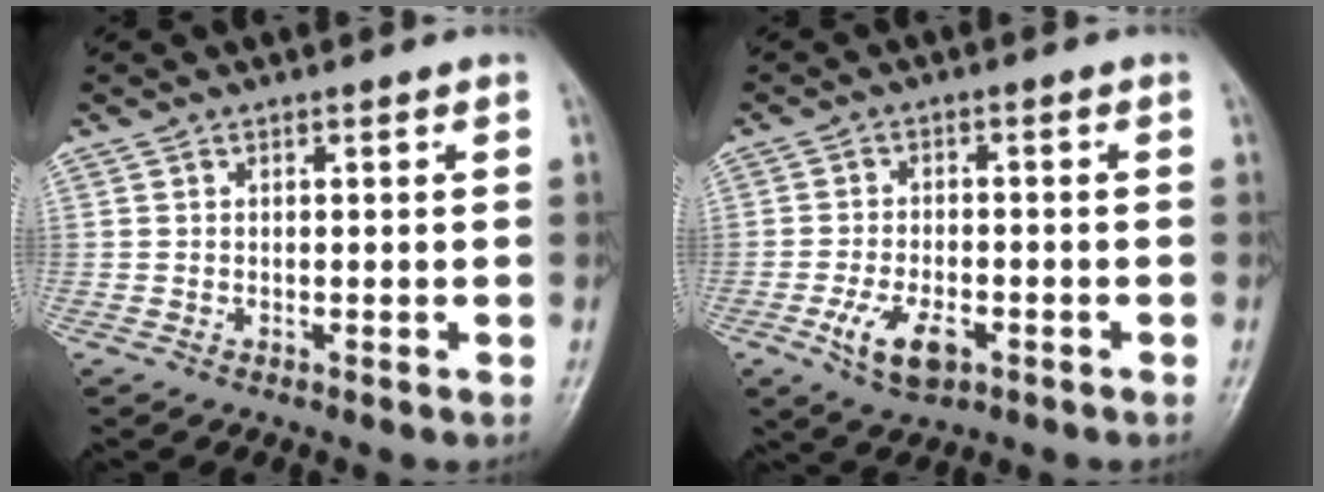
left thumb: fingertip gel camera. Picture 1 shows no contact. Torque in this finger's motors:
{"motor_torque": [-0.28, 0.82, 0.70, 0.32, 0.04]}